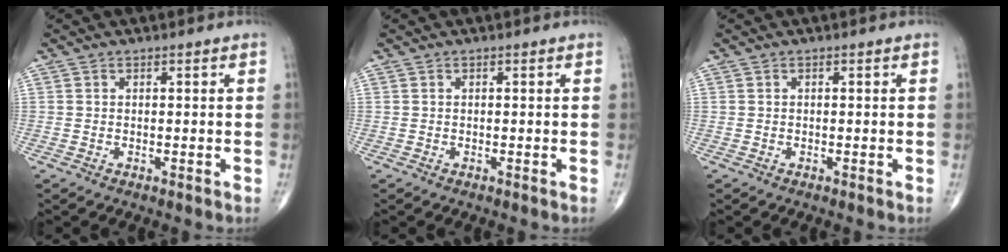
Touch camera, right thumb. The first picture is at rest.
{"total": 0.0}
{"total": 0.0}